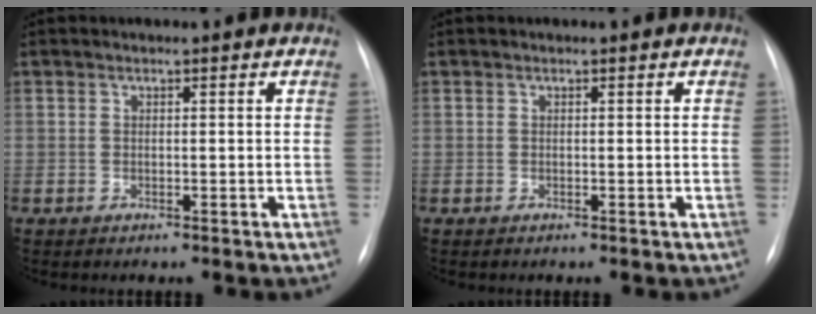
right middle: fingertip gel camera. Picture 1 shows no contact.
{"total": 0.0}